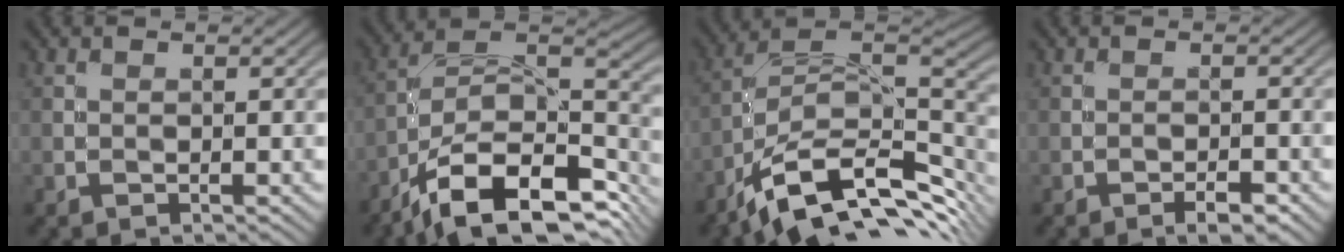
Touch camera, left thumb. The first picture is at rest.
{"total": 15.0, "force": [-9.4, 6.4, 9.8], "torque": [-0.196, -0.019, -0.160]}
{"total": 13.7, "force": [-7.8, 5.5, 9.9], "torque": [-0.194, -0.002, -0.139]}
{"total": 2.3, "force": [-1.6, 0.5, 1.5], "torque": [-0.026, 0.003, -0.027]}